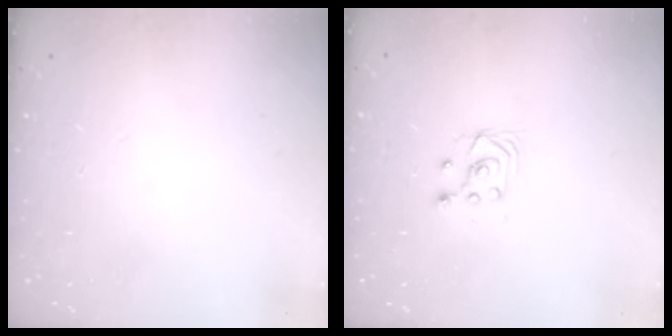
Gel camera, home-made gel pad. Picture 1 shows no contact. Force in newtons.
{"total": 2.9, "press": 2.6, "slide": 1.3}